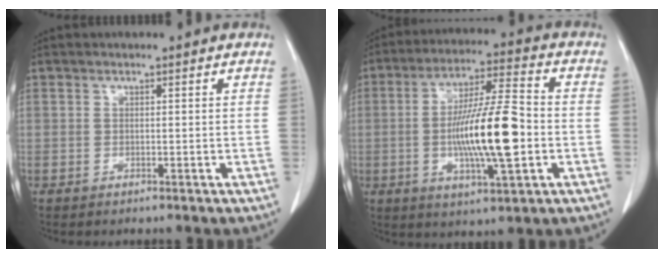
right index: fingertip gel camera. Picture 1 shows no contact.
{"total": 14.6, "force": [-2.2, 1.9, 14.3], "torque": [-0.260, -0.002, -0.036]}